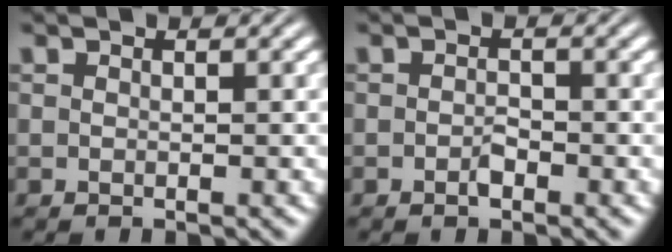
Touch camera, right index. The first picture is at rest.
{"total": 0.9, "force": [-0.8, -0.1, 0.5], "torque": [-0.001, -0.002, -0.013]}